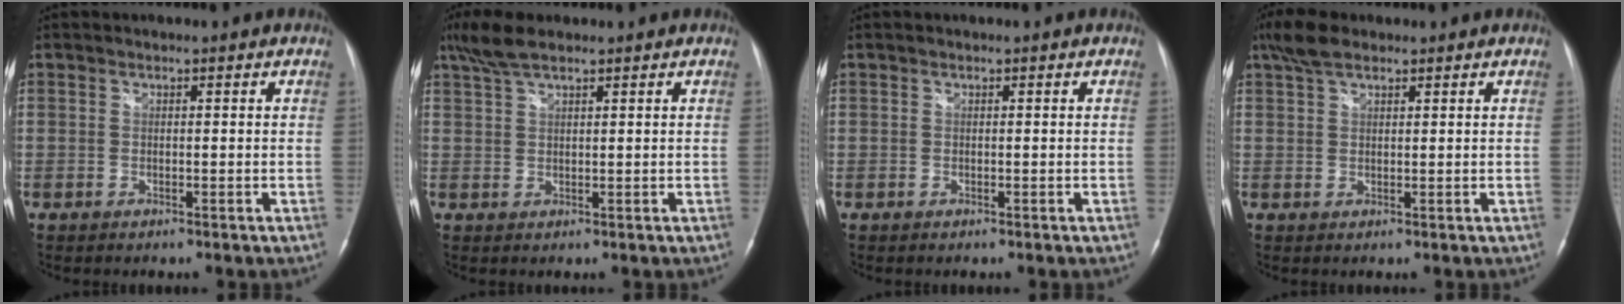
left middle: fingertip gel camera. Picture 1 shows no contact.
{"total": 4.7, "force": [3.6, 1.0, 2.9], "torque": [-0.068, 0.017, 0.073]}
{"total": 0.0}
{"total": 4.4, "force": [3.2, 1.7, 2.6], "torque": [-0.062, 0.020, 0.065]}